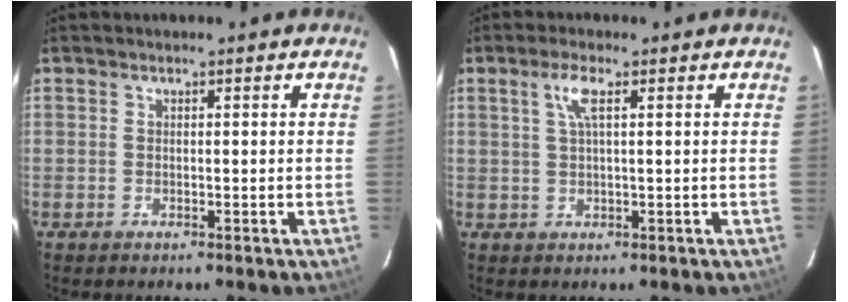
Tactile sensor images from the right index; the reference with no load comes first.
{"total": 3.2, "force": [1.2, 0.3, 2.9], "torque": [-0.061, 0.005, 0.024]}